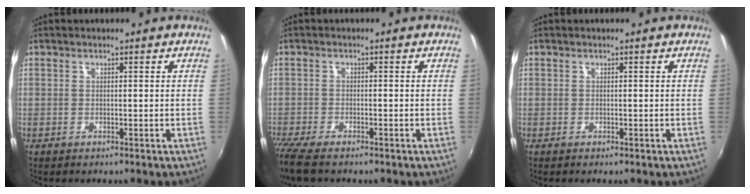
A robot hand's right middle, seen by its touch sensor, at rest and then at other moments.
{"total": 6.4, "force": [-5.1, 1.4, 3.6], "torque": [-0.094, -0.031, -0.098]}
{"total": 0.0}